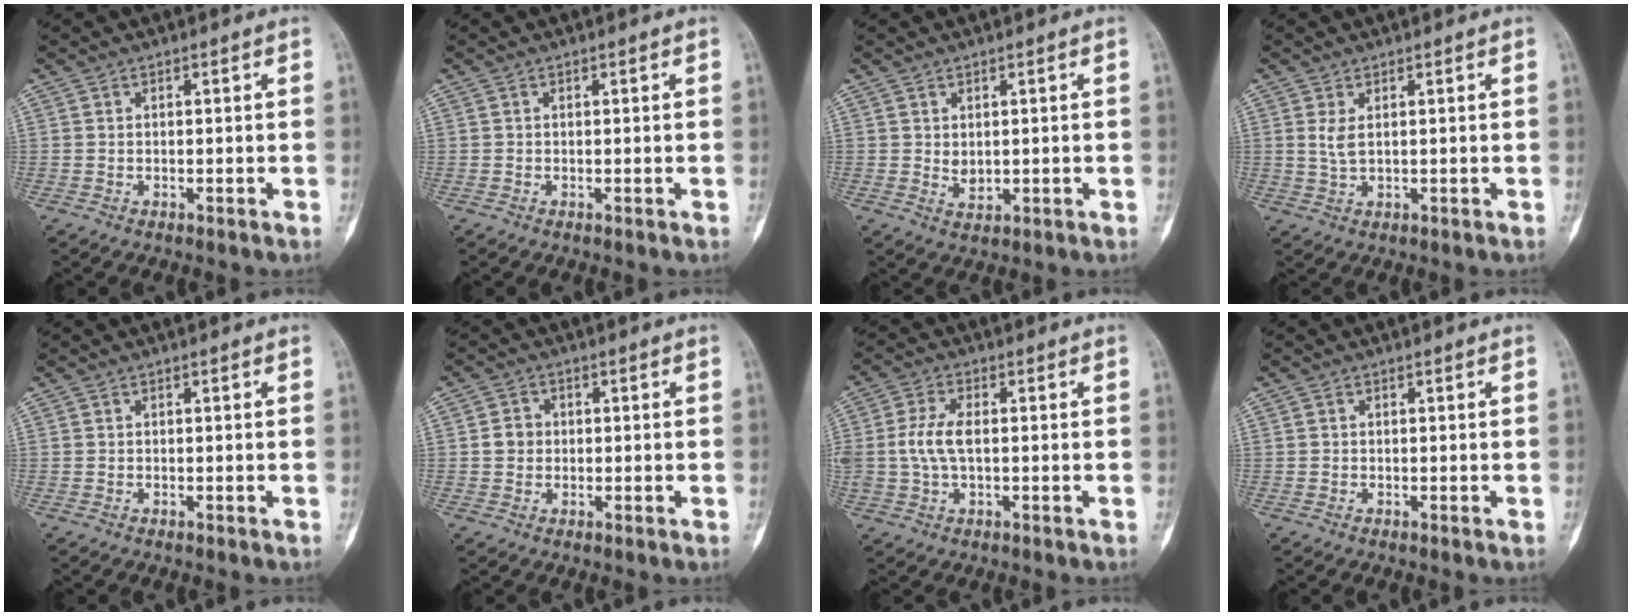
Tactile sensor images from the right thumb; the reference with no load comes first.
{"total": 0.0}
{"total": 2.2, "force": [0.4, 1.4, 1.6], "torque": [-0.024, -0.009, 0.014]}
{"total": 2.6, "force": [0.8, 1.0, 2.2], "torque": [-0.048, -0.004, 0.024]}
{"total": 0.0}
{"total": 3.1, "force": [0.0, 2.8, 1.2], "torque": [-0.009, 0.006, -0.003]}
{"total": 6.3, "force": [0.0, 3.1, 5.4], "torque": [-0.127, 0.010, -0.001]}
{"total": 0.0}